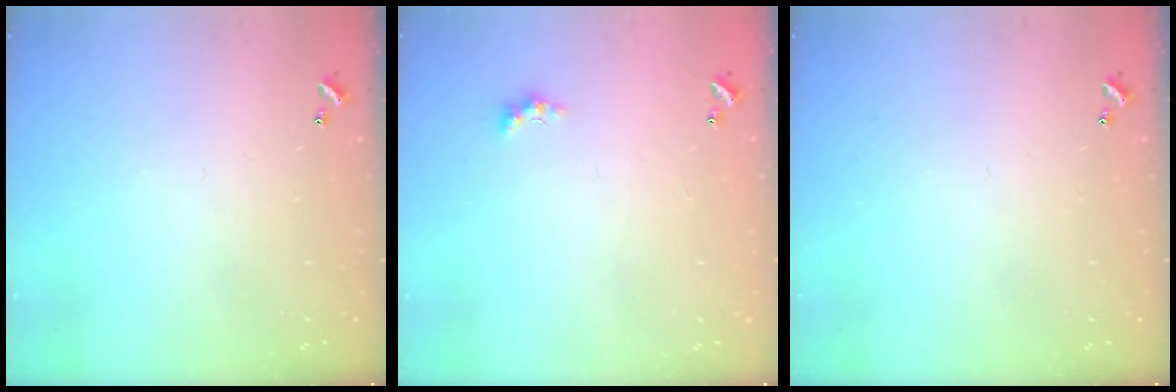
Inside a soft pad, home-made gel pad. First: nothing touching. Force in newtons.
{"total": 1.6, "press": 1.5, "slide": 0.5}
{"total": 0.0}